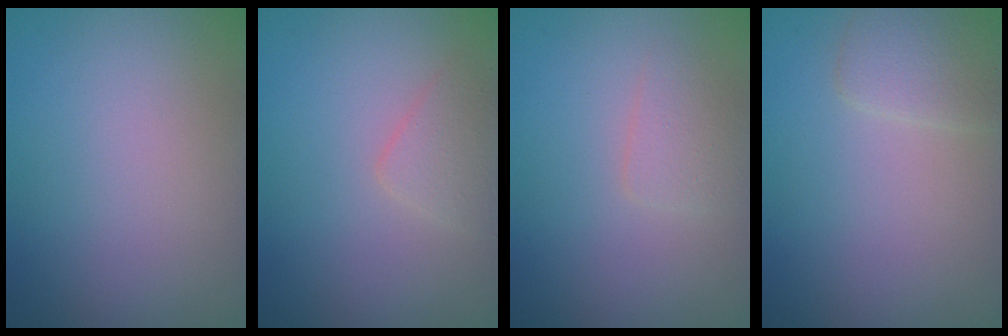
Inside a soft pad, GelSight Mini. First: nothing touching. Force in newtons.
{"total": 1.9, "press": 1.9, "slide": 0.1}
{"total": 1.5, "press": 1.5, "slide": 0.1}
{"total": 2.1, "press": 2.1, "slide": 0.1}